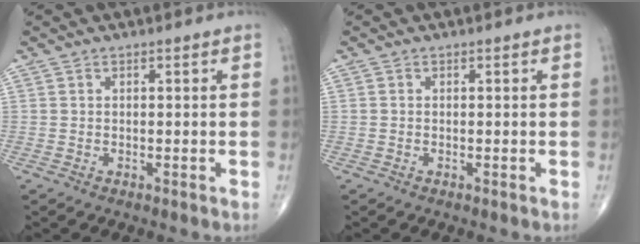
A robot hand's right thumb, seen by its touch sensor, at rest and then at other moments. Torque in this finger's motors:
{"motor_torque": [-0.06, 0.16, -0.43, -0.21, 0.03]}